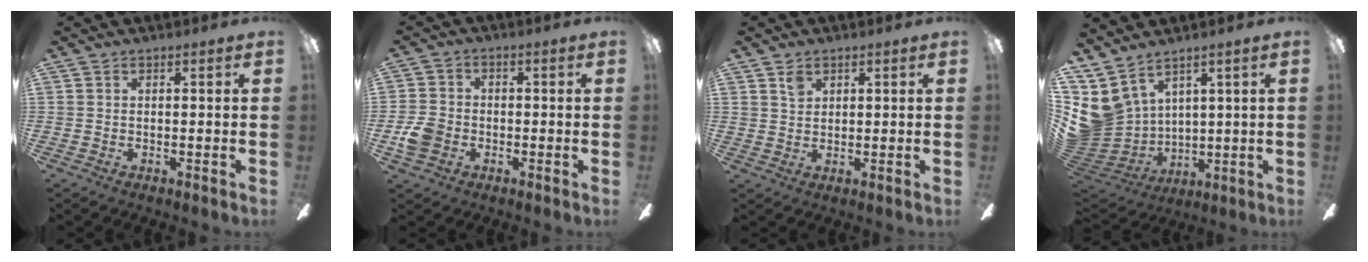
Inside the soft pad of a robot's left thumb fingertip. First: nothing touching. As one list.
[{"total": 5.9, "force": [-2.3, 4.6, 2.9], "torque": [-0.065, 0.018, -0.042]}, {"total": 2.1, "force": [1.6, 1.2, 0.7], "torque": [-0.009, -0.004, 0.029]}, {"total": 9.3, "force": [5.6, 6.9, 2.8], "torque": [-0.108, -0.048, 0.118]}]